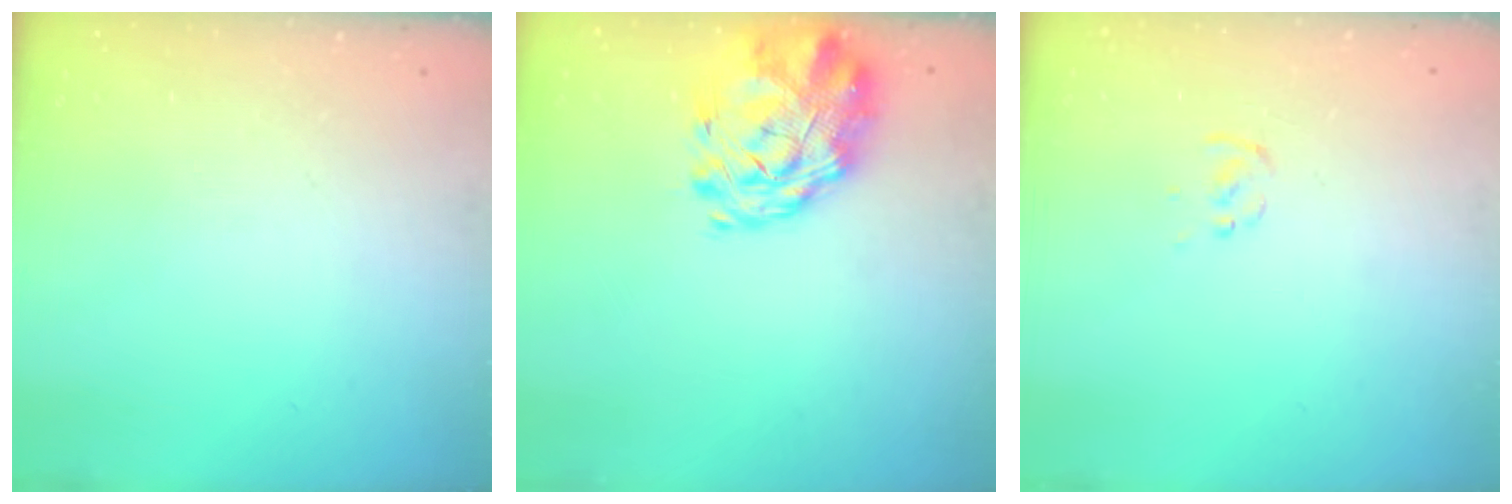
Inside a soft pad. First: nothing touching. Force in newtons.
{"total": 3.2, "press": 2.6, "slide": 1.9}
{"total": 1.1, "press": 1.1, "slide": 0.2}